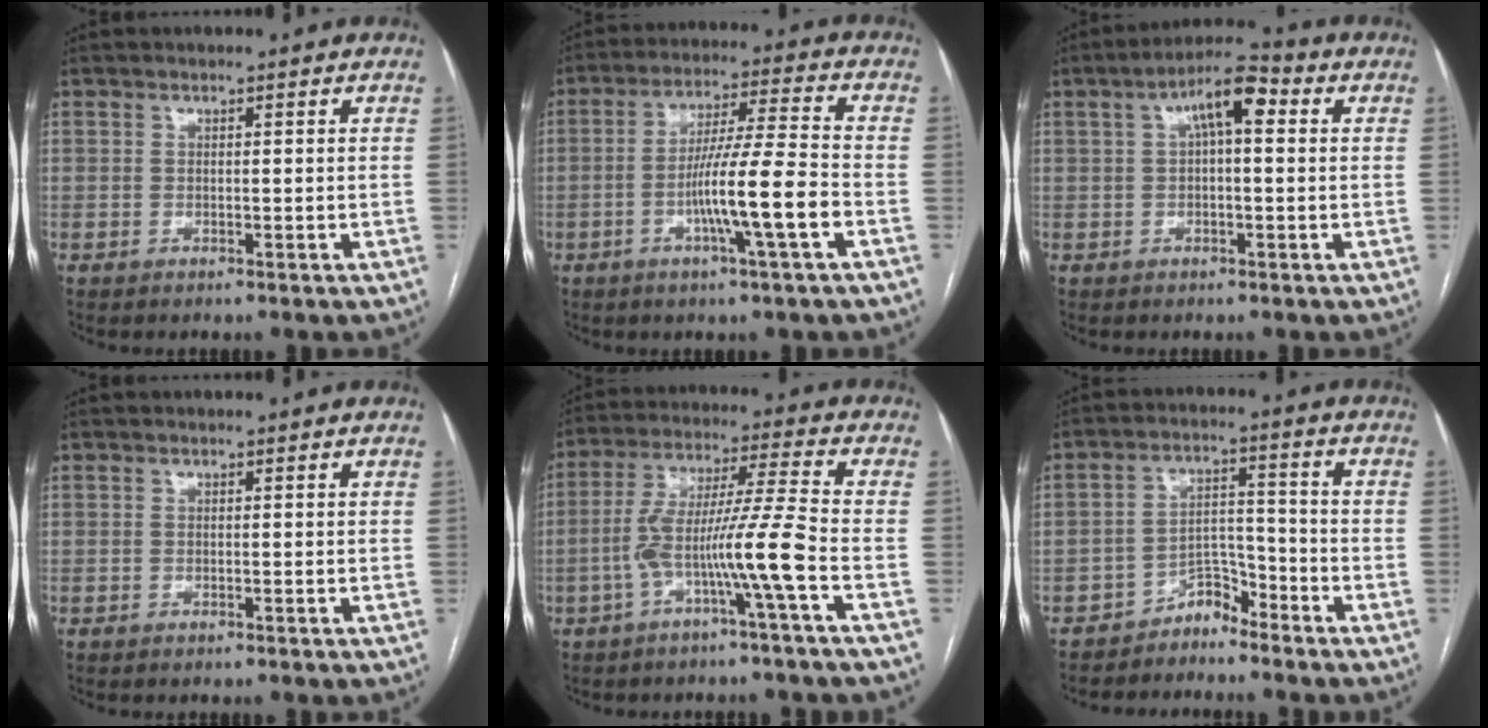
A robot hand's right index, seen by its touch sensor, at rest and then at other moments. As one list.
[{"total": 11.1, "force": [-3.5, -0.6, 10.5], "torque": [-0.189, 0.000, -0.064]}, {"total": 7.3, "force": [2.0, 2.1, 6.7], "torque": [-0.113, 0.035, 0.029]}, {"total": 0.0}, {"total": 10.4, "force": [-3.9, -1.4, 9.5], "torque": [-0.187, 0.019, -0.071]}, {"total": 4.1, "force": [-3.7, 1.7, 0.3], "torque": [0.007, 0.015, -0.064]}]